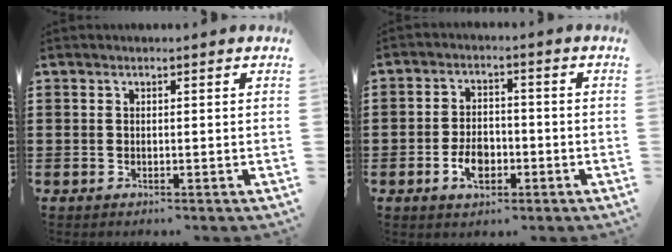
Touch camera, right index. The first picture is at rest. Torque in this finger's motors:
{"motor_torque": [2.14, 0.00, 0.42, 0.09]}